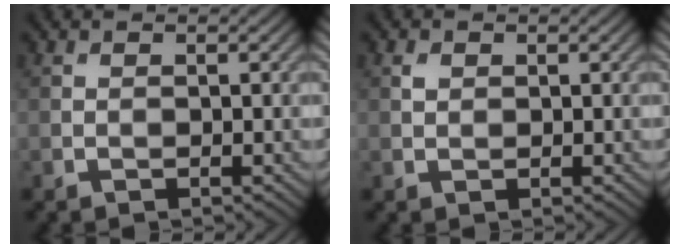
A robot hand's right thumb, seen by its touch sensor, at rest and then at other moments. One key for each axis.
{"total": 0.8, "fx": 0.4, "fy": 0.6, "fz": 0.4, "tx": -0.010, "ty": -0.001, "tz": 0.007}